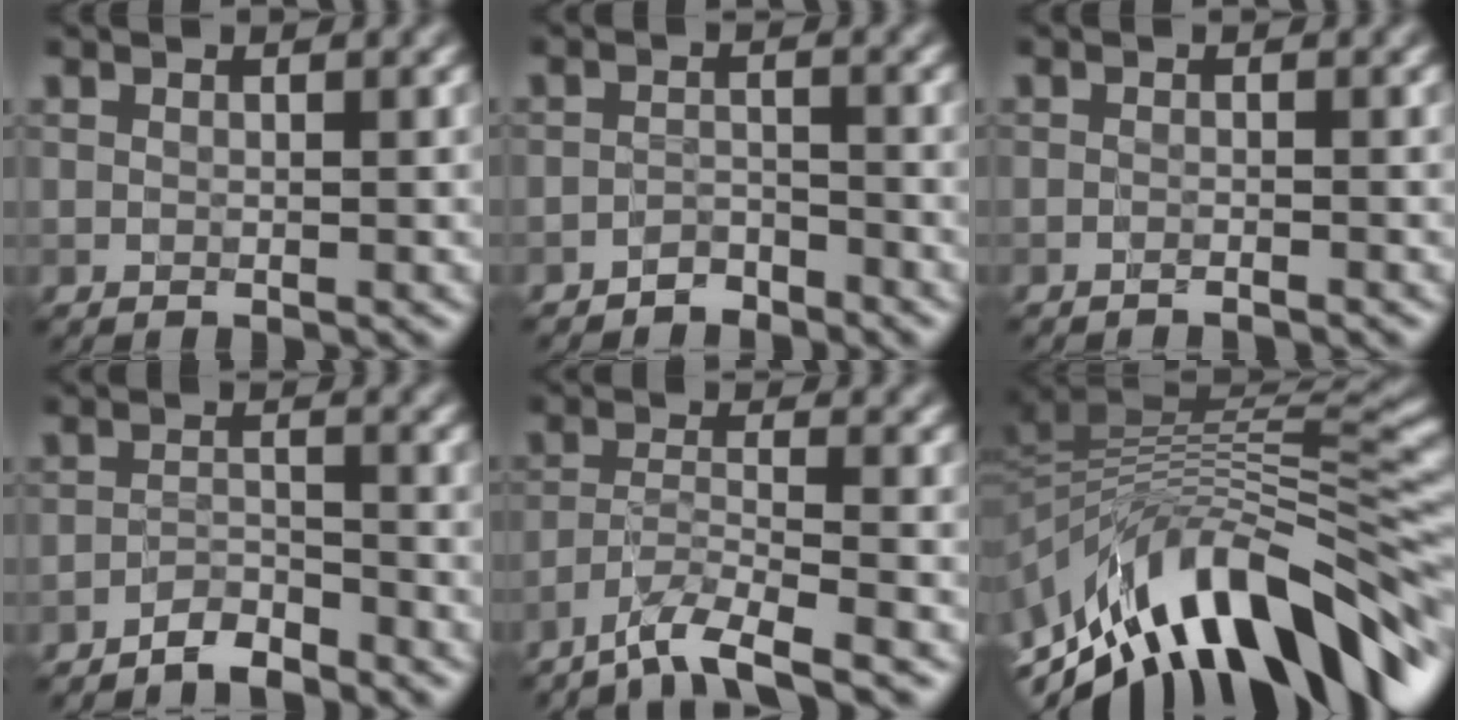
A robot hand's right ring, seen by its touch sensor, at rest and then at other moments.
{"total": 1.9, "force": [-1.8, 0.4, 0.2], "torque": [-0.002, 0.007, -0.036]}
{"total": 0.9, "force": [-0.9, 0.0, 0.4], "torque": [-0.005, -0.002, -0.019]}
{"total": 2.5, "force": [-2.4, 0.4, 0.8], "torque": [-0.014, 0.006, -0.049]}
{"total": 5.4, "force": [-4.4, 0.6, 3.1], "torque": [-0.053, -0.004, -0.092]}
{"total": 13.0, "force": [-5.5, 5.3, 10.5], "torque": [-0.181, 0.022, -0.086]}